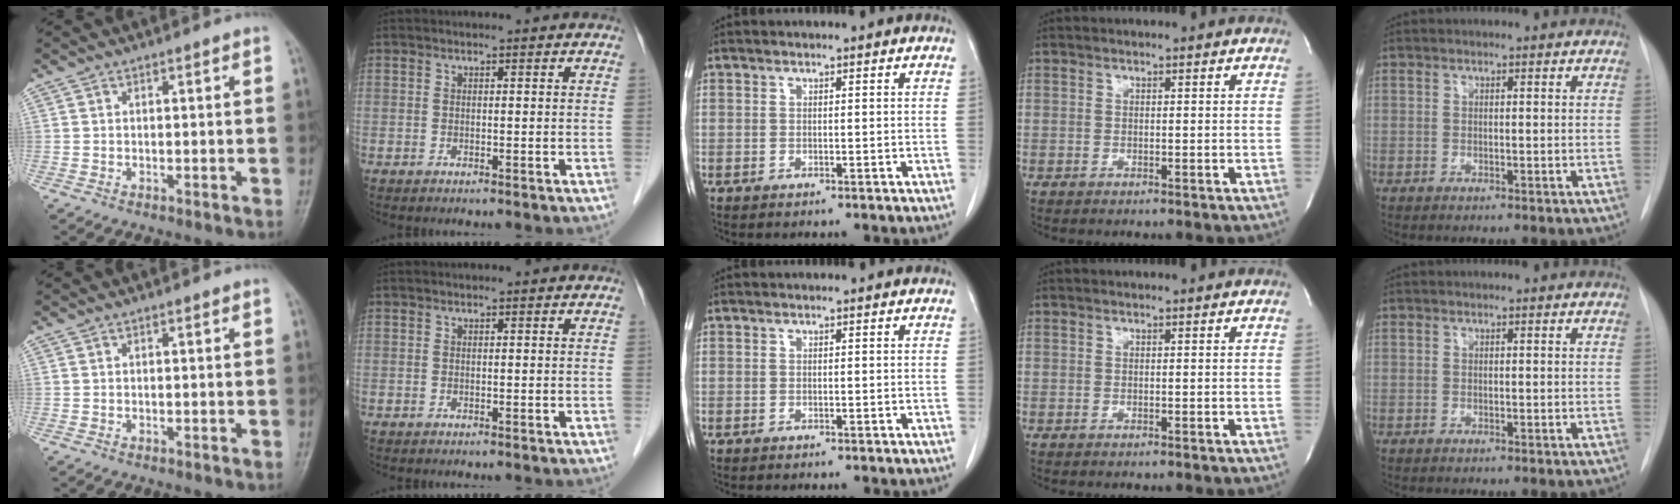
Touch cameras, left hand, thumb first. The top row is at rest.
{}